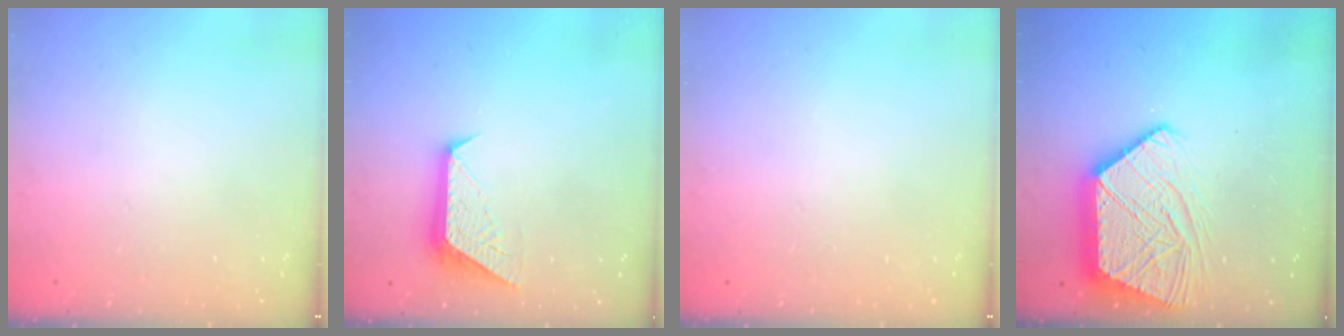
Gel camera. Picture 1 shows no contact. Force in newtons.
{"total": 9.8, "press": 9.7, "slide": 0.9}
{"total": 0.0}
{"total": 18.2, "press": 18.1, "slide": 1.6}